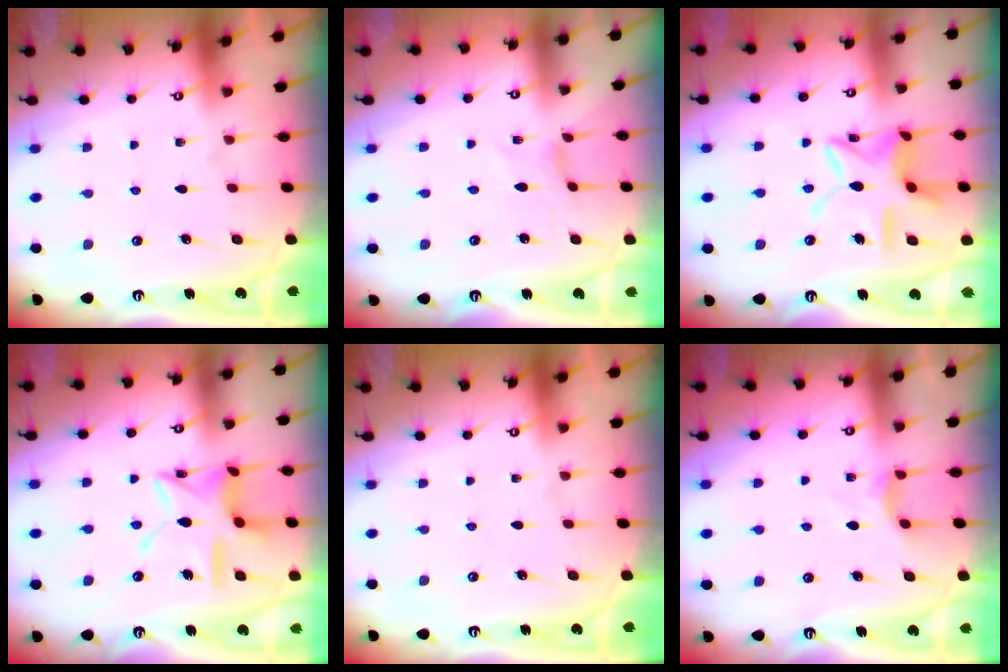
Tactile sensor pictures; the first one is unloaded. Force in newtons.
{"total": 0.0}
{"total": 14.4, "press": 14.4, "slide": 1.1}
{"total": 12.9, "press": 12.8, "slide": 1.1}
{"total": 0.0}
{"total": 2.5, "press": 2.5, "slide": 0.4}